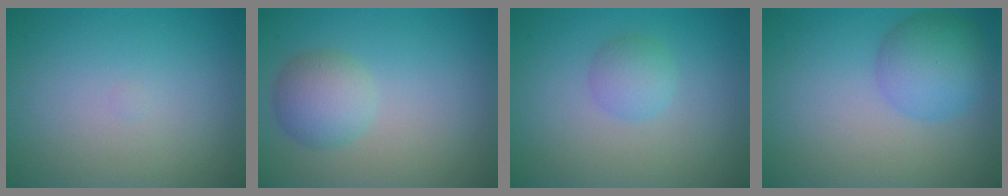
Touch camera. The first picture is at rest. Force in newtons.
{"total": 3.2, "press": 3.2, "slide": 0.3}
{"total": 1.9, "press": 1.9, "slide": 0.1}
{"total": 4.4, "press": 4.4, "slide": 0.2}